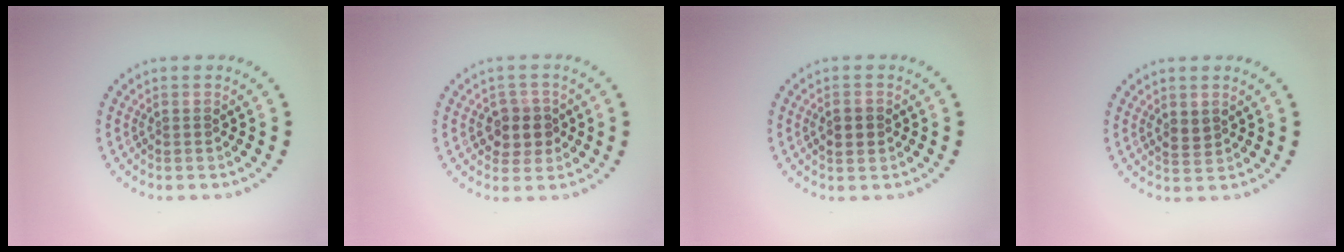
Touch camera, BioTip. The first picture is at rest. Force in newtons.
{"total": 2.4, "press": 2.3, "slide": 0.8}
{"total": 2.3, "press": 2.3, "slide": 0.2}
{"total": 1.4, "press": 1.3, "slide": 0.5}